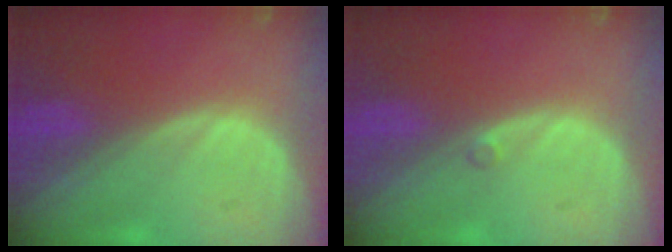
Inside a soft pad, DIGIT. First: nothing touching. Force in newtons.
{"total": 0.5, "press": 0.5, "slide": 0.2}